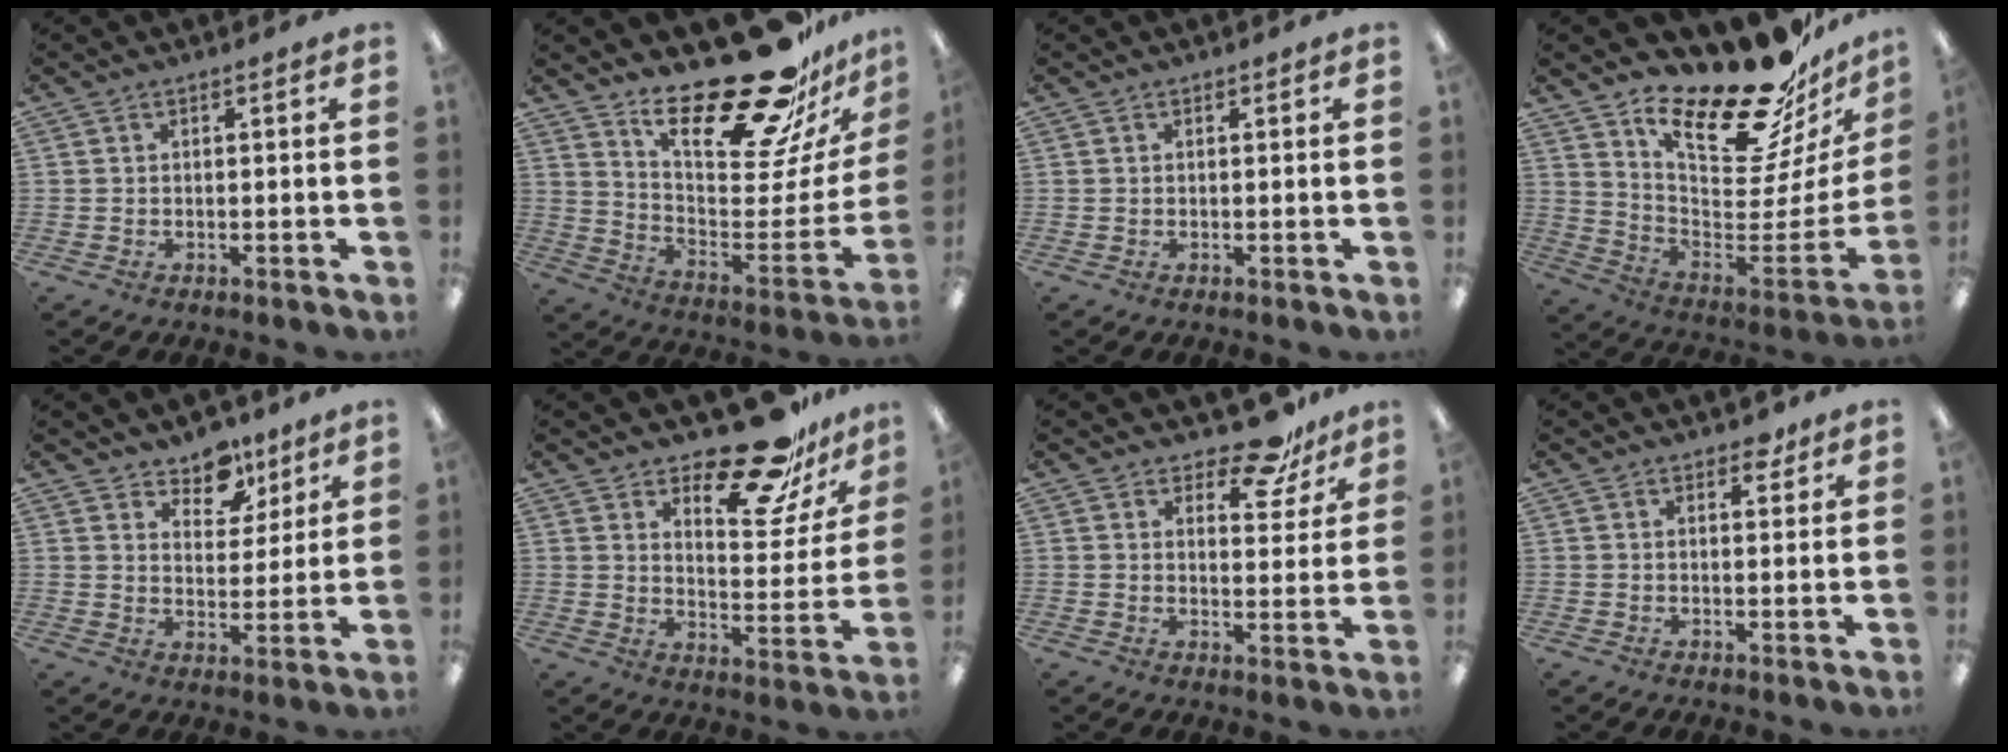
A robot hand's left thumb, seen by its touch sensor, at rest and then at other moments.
{"total": 26.5, "force": [20.3, 8.1, 15.0], "torque": [-0.210, -0.146, 0.338]}
{"total": 0.0}
{"total": 22.9, "force": [18.2, 7.2, 11.8], "torque": [-0.141, -0.157, 0.306]}
{"total": 8.9, "force": [7.0, 5.1, 2.2], "torque": [-0.024, -0.047, 0.125]}
{"total": 19.0, "force": [14.8, 6.6, 9.8], "torque": [-0.141, -0.100, 0.249]}
{"total": 10.2, "force": [8.2, 4.1, 4.4], "torque": [-0.058, -0.053, 0.146]}
{"total": 3.0, "force": [2.2, 1.6, 1.1], "torque": [0.000, -0.007, 0.037]}